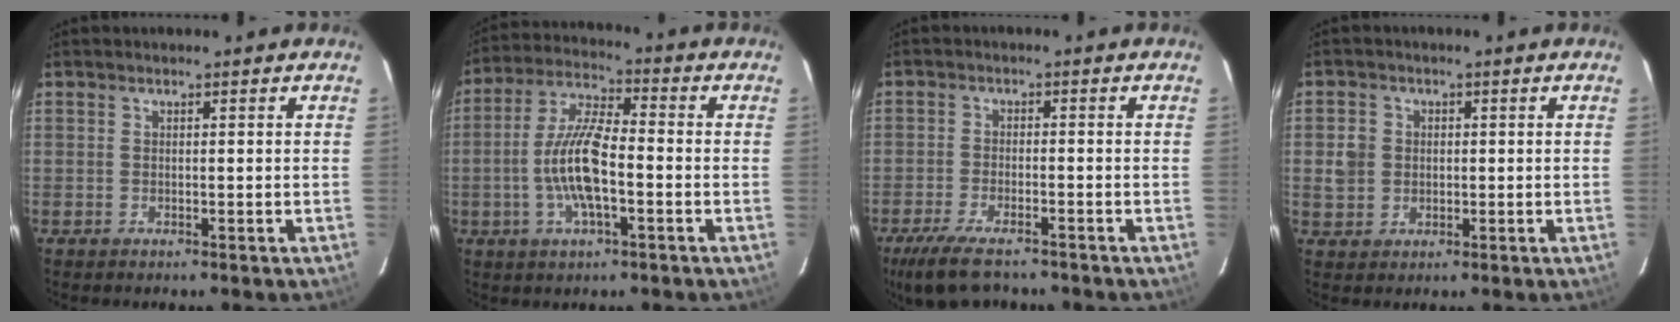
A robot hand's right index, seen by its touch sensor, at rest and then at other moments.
{"total": 11.2, "force": [-2.7, 3.3, 10.3], "torque": [-0.212, 0.004, -0.054]}
{"total": 9.6, "force": [-7.6, 2.8, 5.1], "torque": [-0.125, -0.027, -0.135]}
{"total": 4.1, "force": [0.1, 3.9, 1.3], "torque": [-0.026, 0.012, 0.005]}